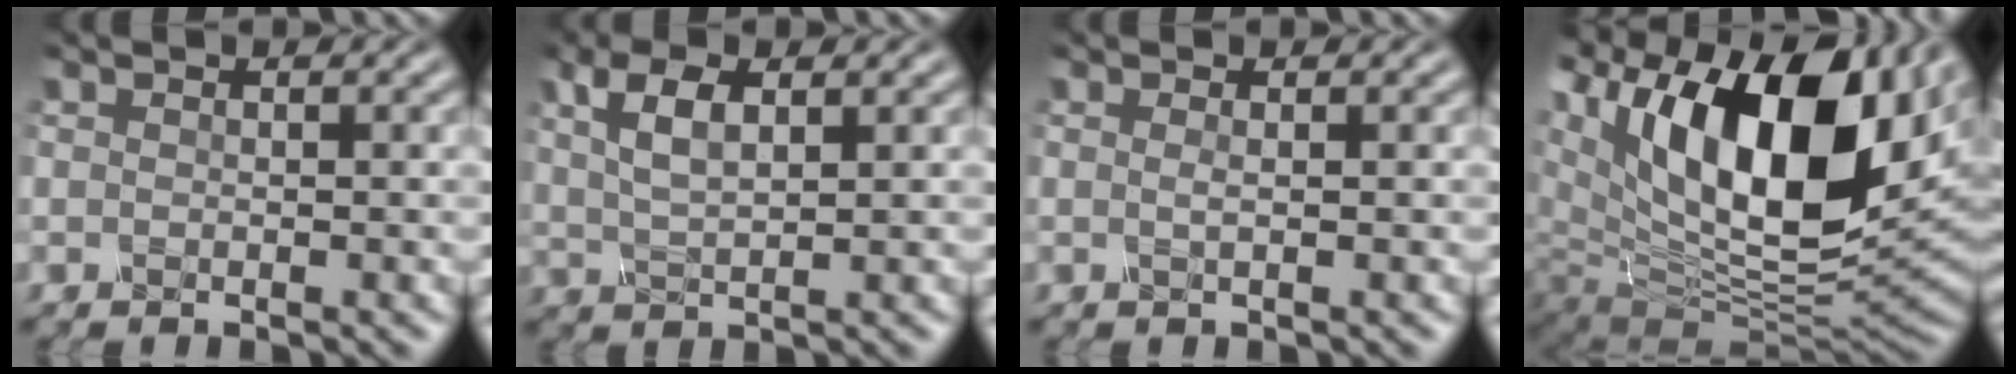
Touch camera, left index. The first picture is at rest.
{"total": 3.8, "force": [1.3, 1.5, 3.2], "torque": [-0.073, 0.003, 0.027]}
{"total": 0.7, "force": [0.0, 0.2, 0.6], "torque": [-0.009, 0.000, -0.006]}
{"total": 18.6, "force": [6.1, 10.1, 14.4], "torque": [-0.261, 0.018, 0.107]}